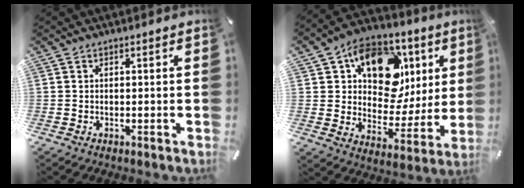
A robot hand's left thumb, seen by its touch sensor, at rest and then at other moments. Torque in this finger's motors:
{"motor_torque": [2.50, 2.51, 1.53, -1.24, 0.20]}